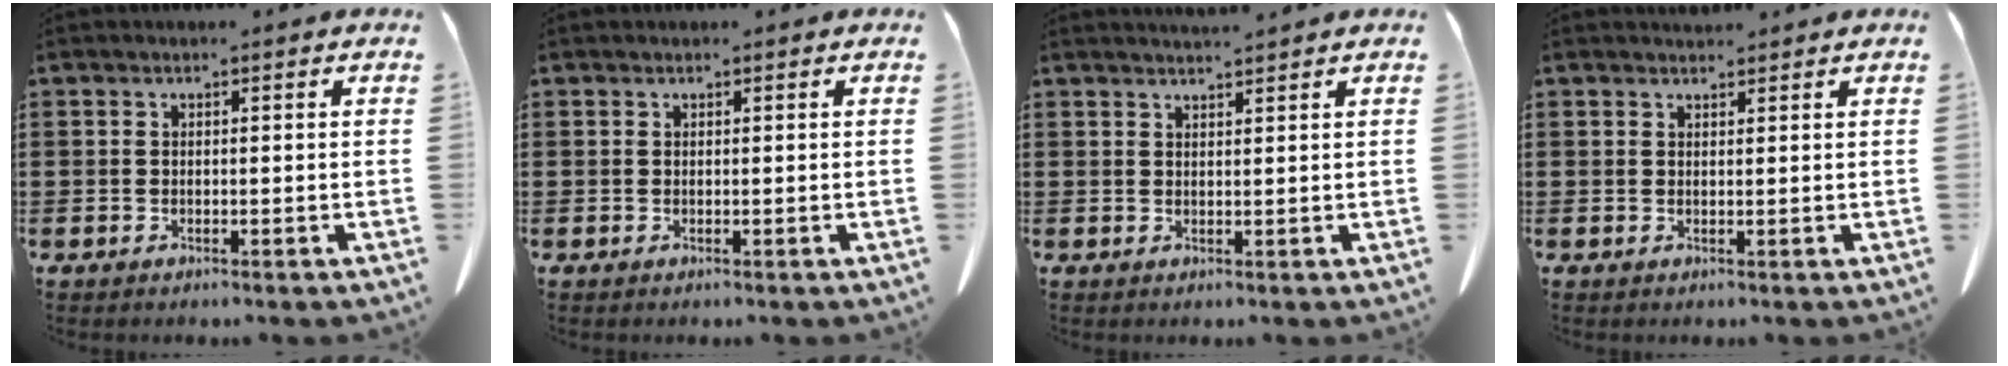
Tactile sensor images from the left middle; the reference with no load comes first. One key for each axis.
{"total": 0.0}
{"total": 1.6, "fx": 1.6, "fy": -0.3, "fz": 0.2, "tx": -0.007, "ty": -0.001, "tz": 0.031}
{"total": 1.1, "fx": 1.1, "fy": 0.2, "fz": 0.1, "tx": -0.003, "ty": 0.001, "tz": 0.021}